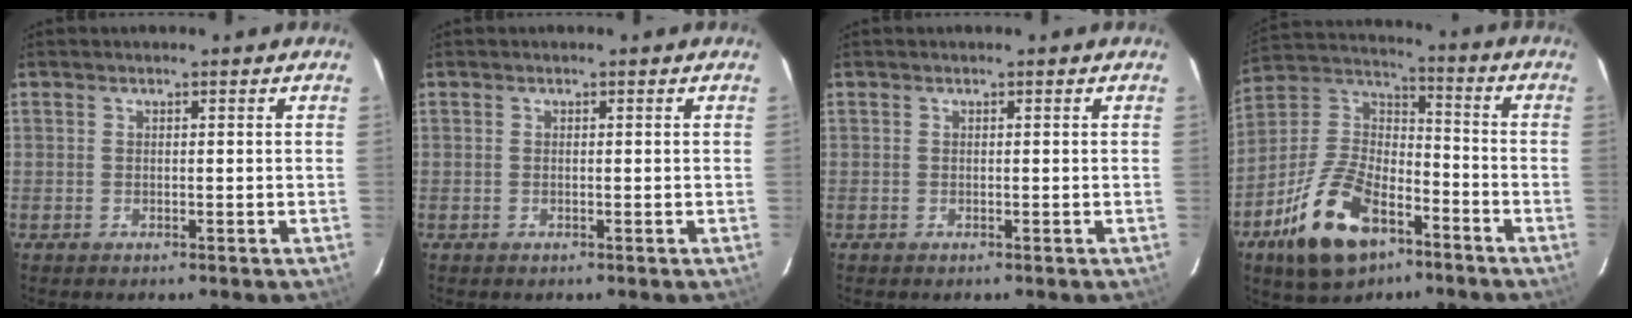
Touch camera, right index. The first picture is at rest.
{"total": 0.0}
{"total": 0.0}
{"total": 18.8, "force": [-10.0, 10.1, 12.3], "torque": [-0.262, 0.008, -0.172]}